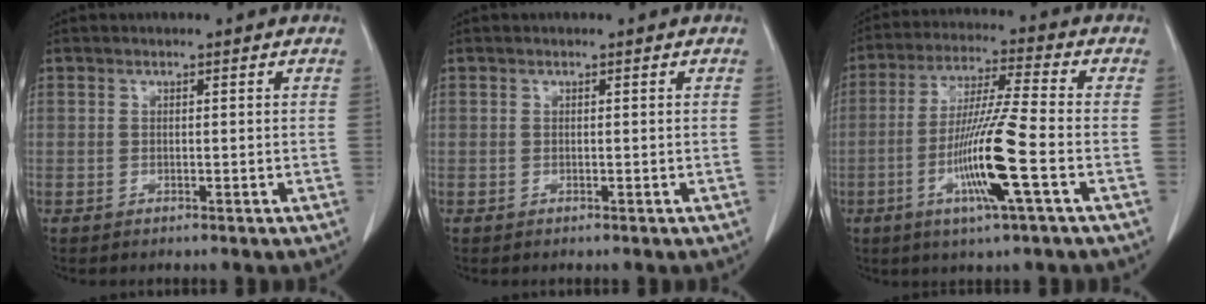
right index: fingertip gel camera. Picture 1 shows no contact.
{"total": 0.0}
{"total": 12.3, "force": [-3.9, -0.6, 11.7], "torque": [-0.230, -0.013, -0.078]}